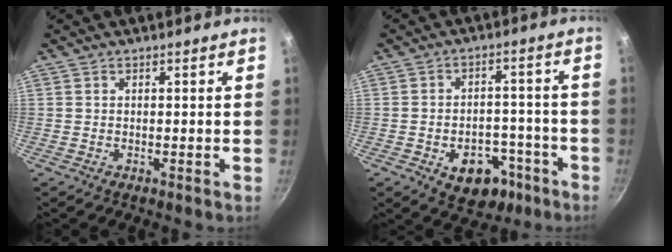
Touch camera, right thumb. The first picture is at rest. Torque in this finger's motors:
{"motor_torque": [-0.10, 0.36, -0.12, 0.17, 0.03]}